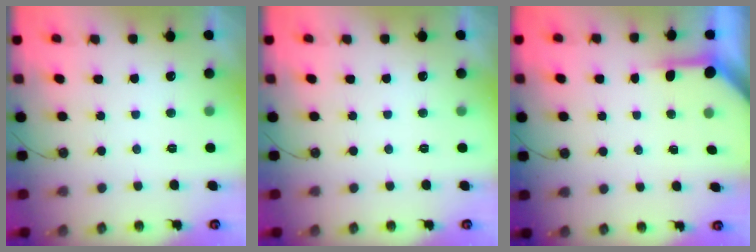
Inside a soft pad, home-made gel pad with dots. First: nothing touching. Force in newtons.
{"total": 0.0}
{"total": 3.8, "press": 3.8, "slide": 0.5}